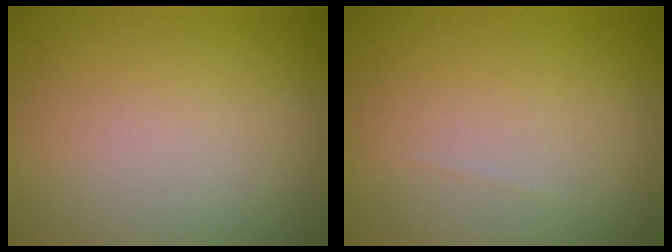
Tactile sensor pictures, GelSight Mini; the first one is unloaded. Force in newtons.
{"total": 0.0}